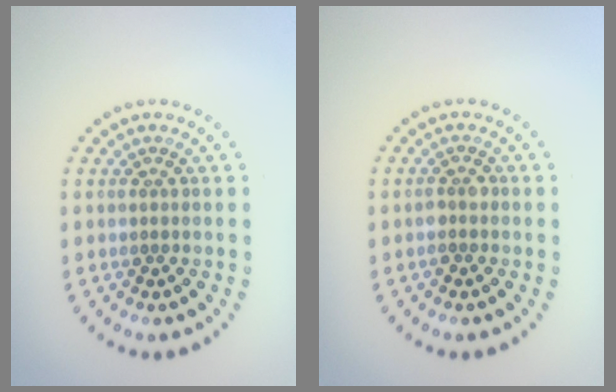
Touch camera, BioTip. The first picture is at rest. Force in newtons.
{"total": 1.4, "press": 1.2, "slide": 0.7}